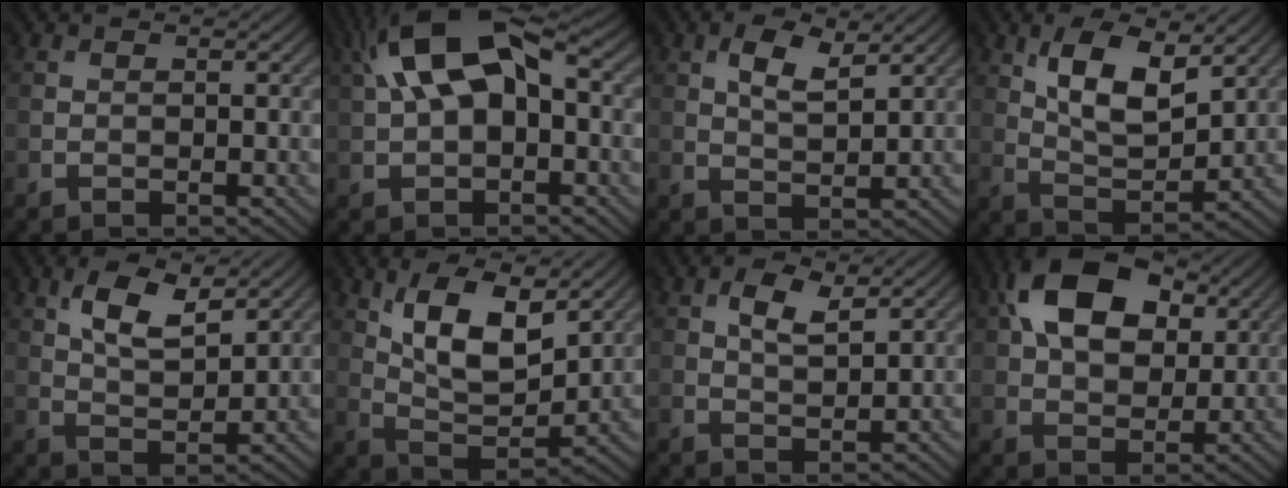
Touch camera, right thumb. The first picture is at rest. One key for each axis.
{"total": 12.6, "fx": 2.8, "fy": 6.6, "fz": 10.4, "tx": -0.205, "ty": 0.024, "tz": 0.043}
{"total": 4.5, "fx": 2.3, "fy": 1.9, "fz": 3.4, "tx": -0.074, "ty": -0.002, "tz": 0.043}
{"total": 10.0, "fx": 4.5, "fy": 4.3, "fz": 7.7, "tx": -0.153, "ty": -0.003, "tz": 0.088}
{"total": 7.0, "fx": 3.7, "fy": 2.9, "fz": 5.1, "tx": -0.105, "ty": -0.001, "tz": 0.072}
{"total": 11.3, "fx": 5.2, "fy": 5.0, "fz": 8.7, "tx": -0.179, "ty": -0.004, "tz": 0.100}
{"total": 3.9, "fx": 1.9, "fy": 1.6, "fz": 3.0, "tx": -0.064, "ty": 0.000, "tz": 0.038}
{"total": 13.3, "fx": 4.9, "fy": 8.2, "fz": 9.3, "tx": -0.186, "ty": 0.025, "tz": 0.083}